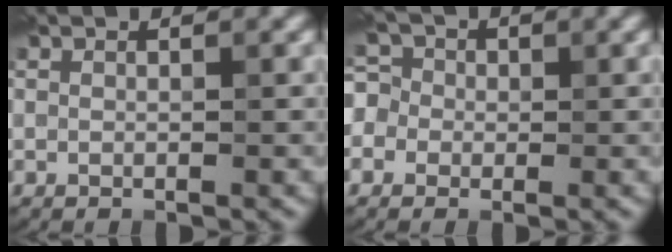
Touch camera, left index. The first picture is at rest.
{"total": 3.9, "force": [-0.7, 3.8, 0.9], "torque": [-0.002, 0.019, -0.051]}